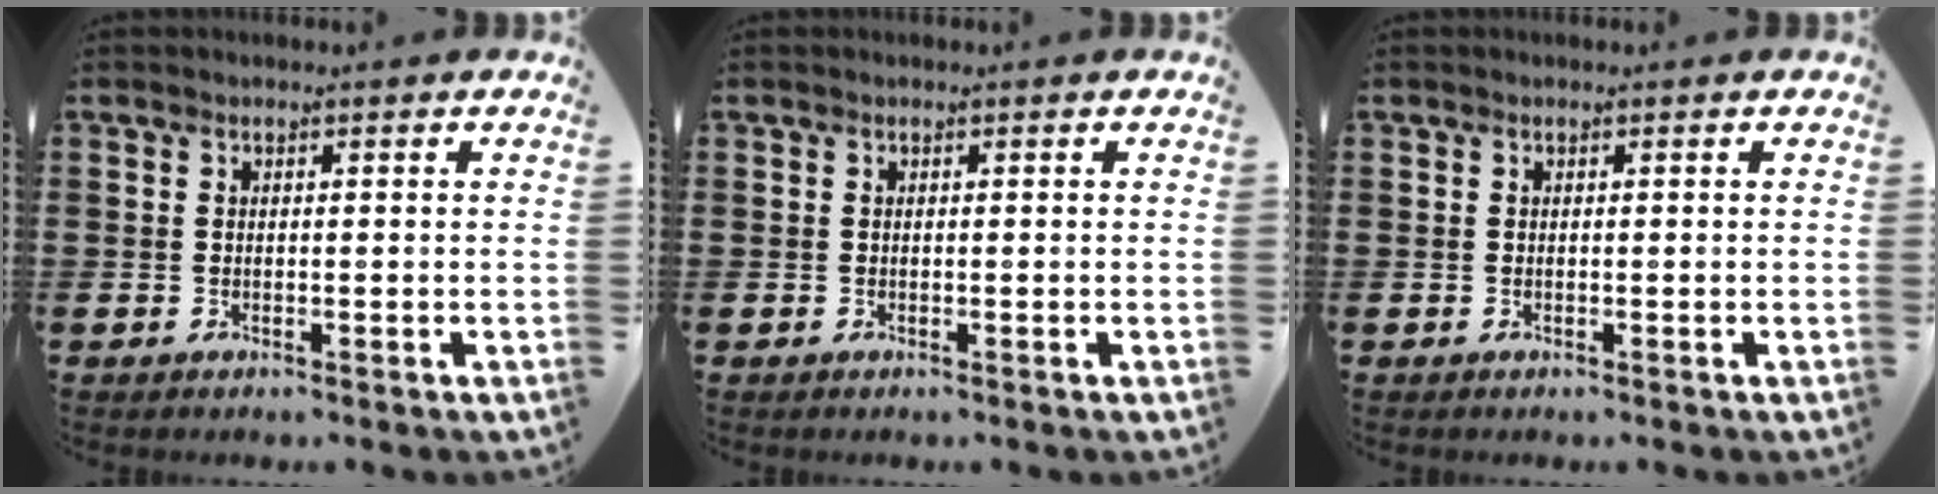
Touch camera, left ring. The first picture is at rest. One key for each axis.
{"total": 0.0}
{"total": 0.0}